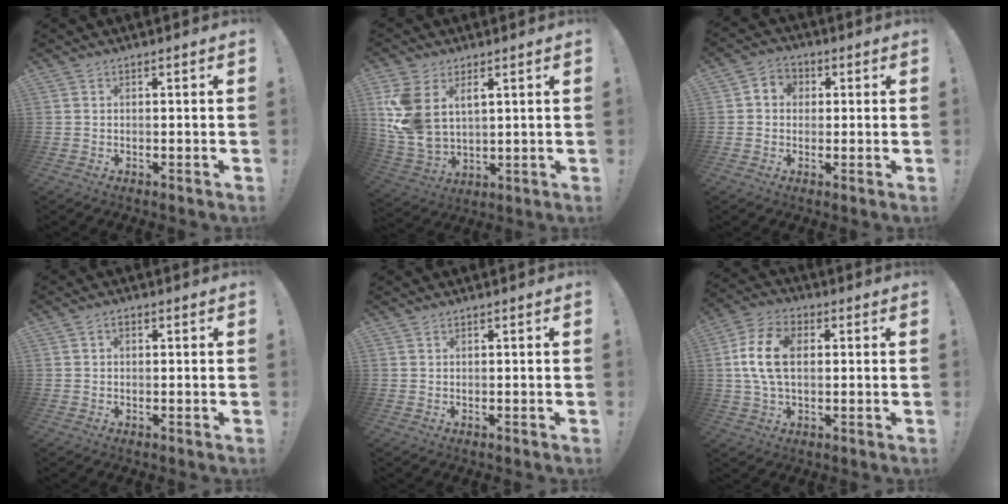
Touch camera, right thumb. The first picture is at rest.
{"total": 12.5, "force": [4.9, 8.3, 8.0], "torque": [-0.171, -0.027, 0.094]}
{"total": 4.7, "force": [-0.1, 4.3, 1.8], "torque": [-0.027, 0.008, 0.000]}
{"total": 1.3, "force": [0.0, 0.9, 0.9], "torque": [-0.019, 0.005, 0.000]}
{"total": 0.0}
{"total": 13.1, "force": [1.8, 8.2, 10.1], "torque": [-0.198, 0.006, 0.034]}